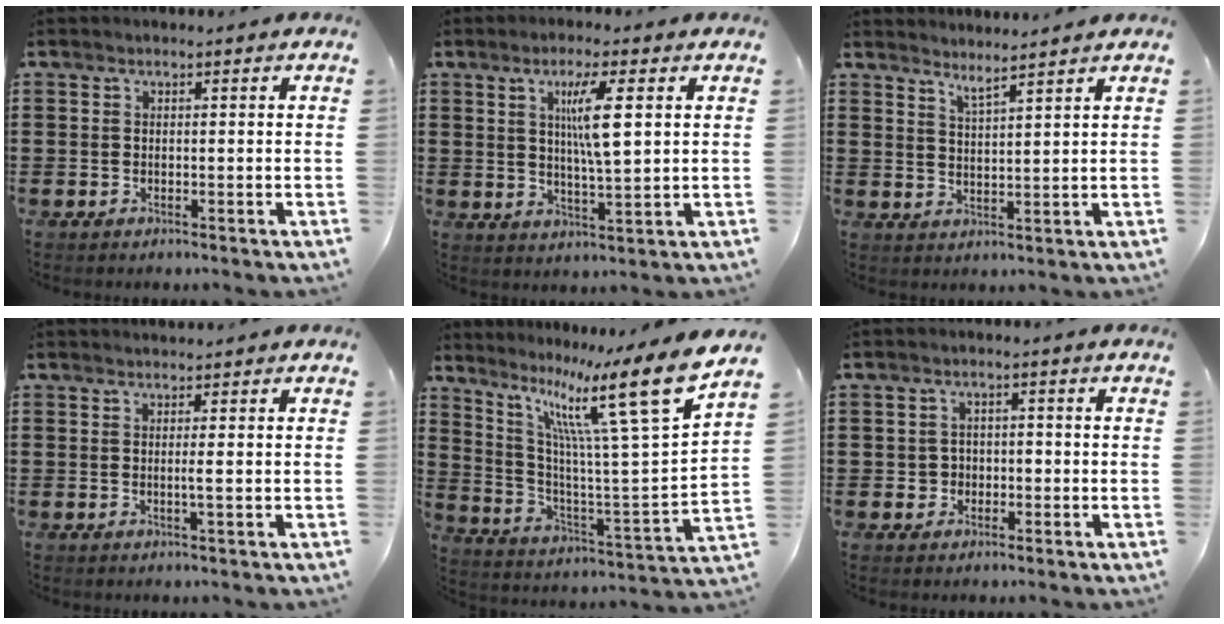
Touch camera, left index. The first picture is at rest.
{"total": 7.2, "force": [2.3, 1.2, 6.8], "torque": [-0.120, -0.002, 0.031]}
{"total": 2.8, "force": [2.7, -0.6, 0.6], "torque": [-0.020, -0.011, 0.050]}
{"total": 1.5, "force": [0.2, -0.3, 1.5], "torque": [-0.026, -0.007, 0.004]}
{"total": 16.8, "force": [10.0, 2.1, 13.3], "torque": [-0.246, -0.071, 0.146]}
{"total": 2.2, "force": [-0.6, 2.0, 0.7], "torque": [-0.022, 0.004, -0.016]}